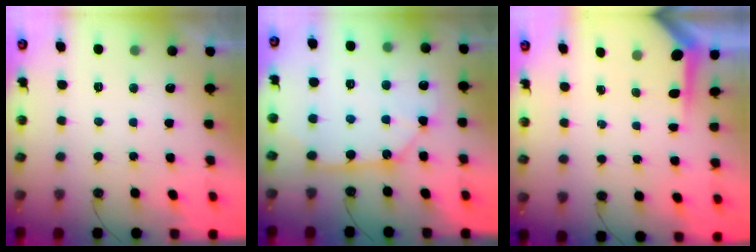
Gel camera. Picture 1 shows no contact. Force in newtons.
{"total": 10.5, "press": 10.4, "slide": 1.1}
{"total": 3.8, "press": 3.8, "slide": 0.4}